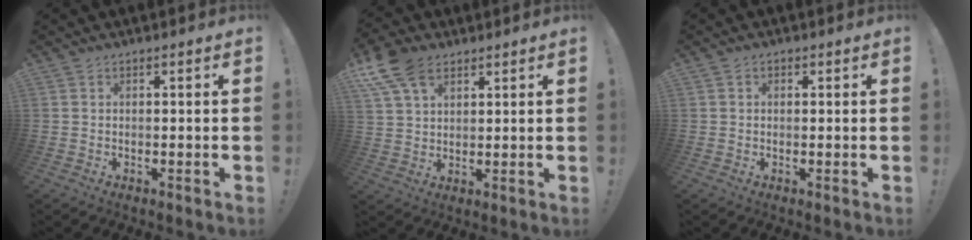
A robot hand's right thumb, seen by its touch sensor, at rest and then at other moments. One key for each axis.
{"total": 11.2, "fx": 6.2, "fy": 7.0, "fz": 6.2, "tx": -0.118, "ty": -0.018, "tz": 0.122}
{"total": 0.9, "fx": 0.0, "fy": 0.8, "fz": 0.5, "tx": -0.008, "ty": 0.003, "tz": 0.000}